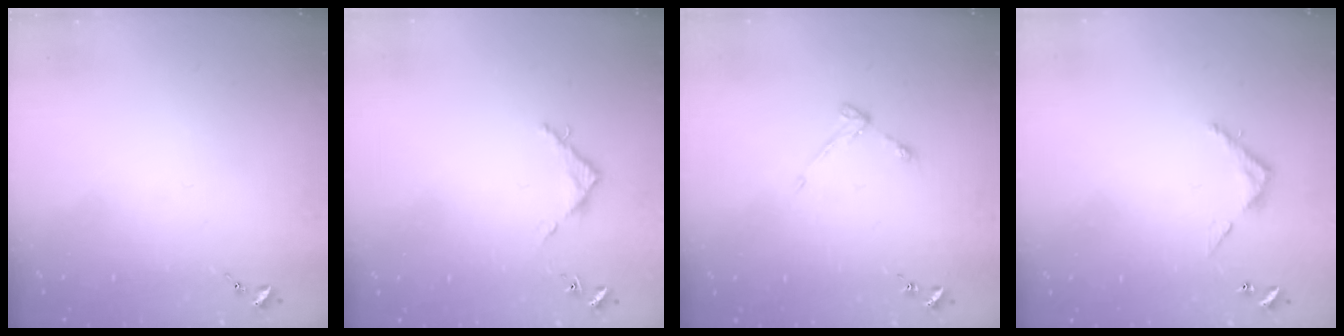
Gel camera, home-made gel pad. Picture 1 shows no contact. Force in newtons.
{"total": 3.6, "press": 3.6, "slide": 0.3}
{"total": 3.9, "press": 3.9, "slide": 0.6}
{"total": 3.9, "press": 3.9, "slide": 0.3}